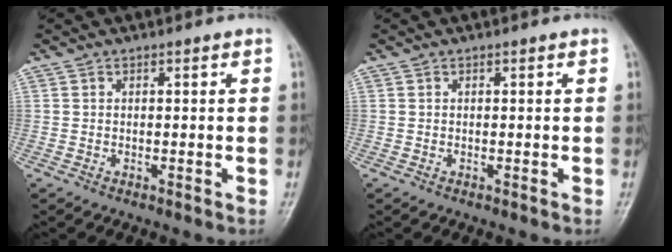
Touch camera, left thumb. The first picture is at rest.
{"total": 0.0}